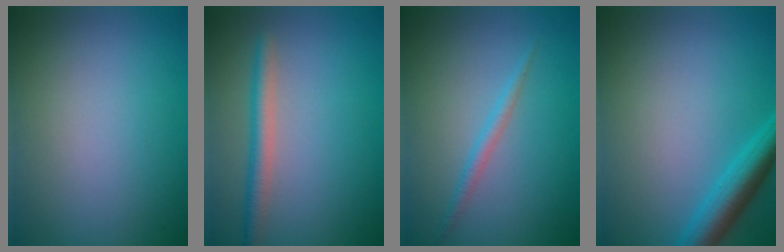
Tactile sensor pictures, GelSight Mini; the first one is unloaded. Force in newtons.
{"total": 2.7, "press": 2.7, "slide": 0.2}
{"total": 1.4, "press": 1.4, "slide": 0.1}
{"total": 4.1, "press": 4.1, "slide": 0.2}